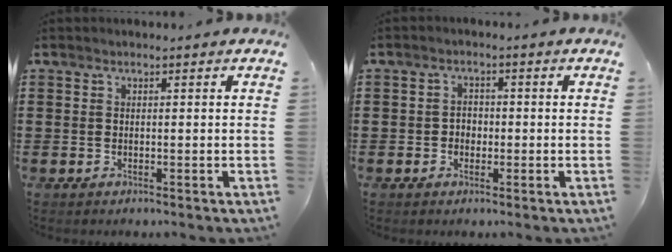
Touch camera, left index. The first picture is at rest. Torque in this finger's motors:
{"motor_torque": [0.05, 0.04, 0.03, 0.00]}